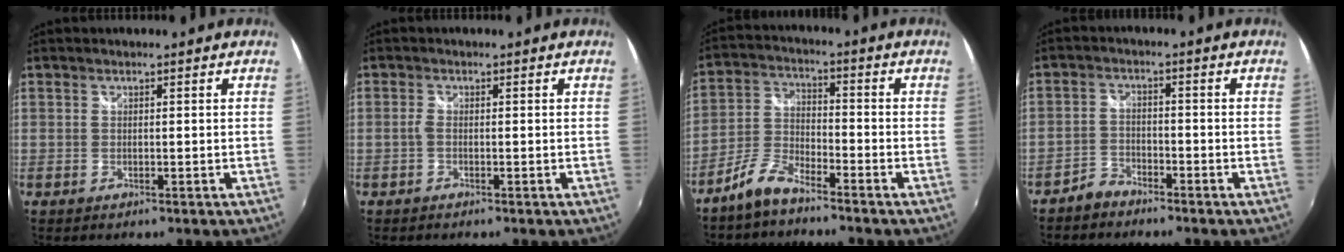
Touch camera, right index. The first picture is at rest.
{"total": 1.0, "force": [-0.3, 0.4, 0.9], "torque": [-0.020, 0.001, -0.008]}
{"total": 6.6, "force": [-5.4, 1.8, 3.2], "torque": [-0.077, 0.009, -0.113]}
{"total": 3.6, "force": [-3.2, 1.6, 0.4], "torque": [-0.014, 0.007, -0.061]}